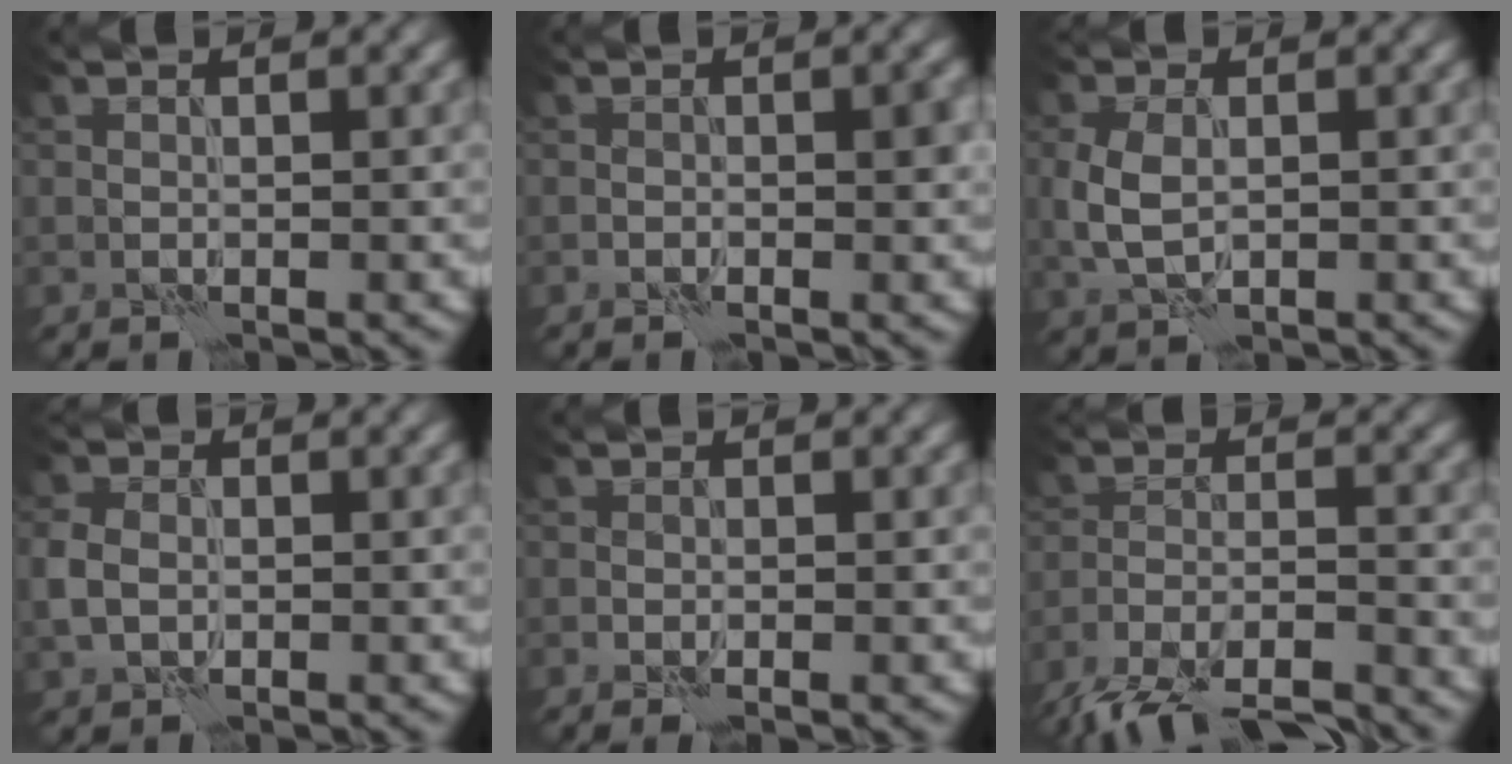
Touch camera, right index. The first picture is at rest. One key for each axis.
{"total": 1.4, "fx": -0.3, "fy": 0.6, "fz": 1.2, "tx": -0.014, "ty": 0.000, "tz": -0.007}
{"total": 3.4, "fx": -0.1, "fy": 2.2, "fz": 2.5, "tx": -0.064, "ty": -0.001, "tz": -0.001}
{"total": 2.8, "fx": -0.3, "fy": 2.2, "fz": 1.7, "tx": -0.043, "ty": 0.001, "tz": -0.008}
{"total": 0.8, "fx": -0.1, "fy": 0.4, "fz": 0.7, "tx": -0.014, "ty": -0.003, "tz": -0.004}
{"total": 10.4, "fx": -9.4, "fy": 2.3, "fz": 3.8, "tx": -0.060, "ty": -0.021, "tz": -0.151}